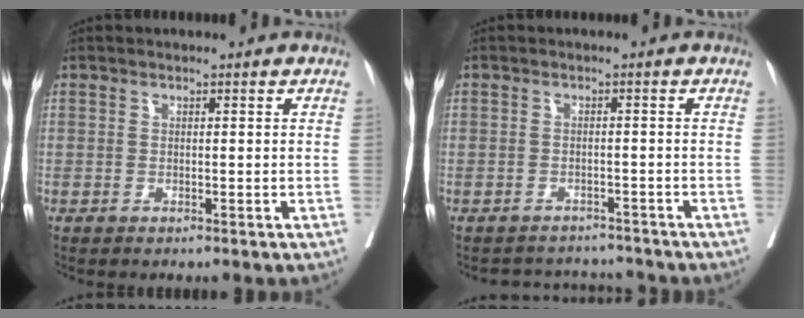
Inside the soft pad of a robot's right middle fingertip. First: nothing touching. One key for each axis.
{"total": 4.7, "fx": -4.4, "fy": 0.9, "fz": -1.0, "tx": 0.017, "ty": 0.013, "tz": -0.061}